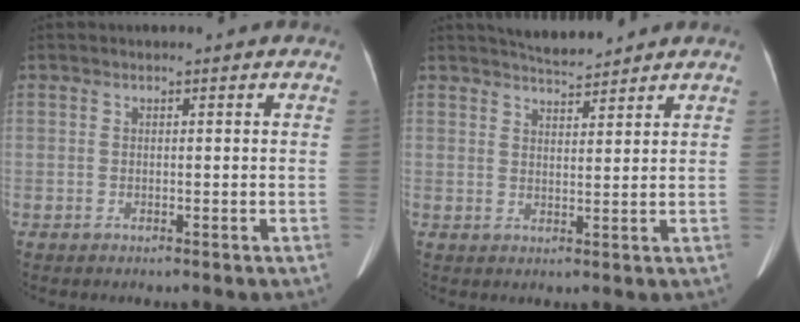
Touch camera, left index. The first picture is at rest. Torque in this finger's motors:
{"motor_torque": [0.71, -0.97, 0.00, 0.01]}